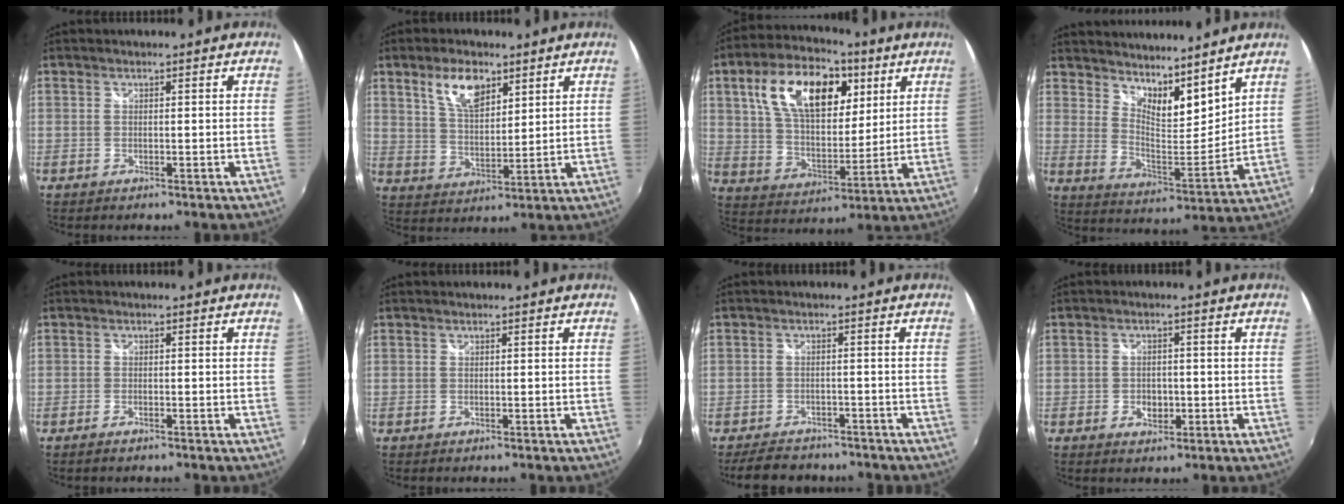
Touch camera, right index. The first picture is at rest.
{"total": 8.5, "force": [5.0, 3.9, 5.6], "torque": [-0.102, 0.010, 0.096]}
{"total": 19.1, "force": [7.7, 10.4, 14.1], "torque": [-0.264, 0.024, 0.134]}
{"total": 11.2, "force": [9.2, 3.2, 5.4], "torque": [-0.078, -0.013, 0.159]}
{"total": 1.1, "force": [-1.0, 0.3, 0.5], "torque": [-0.012, -0.004, -0.020]}
{"total": 0.0}
{"total": 7.1, "force": [-5.9, 3.6, 1.9], "torque": [-0.053, 0.008, -0.087]}
{"total": 3.6, "force": [-1.1, 2.7, 2.1], "torque": [-0.038, 0.002, -0.016]}